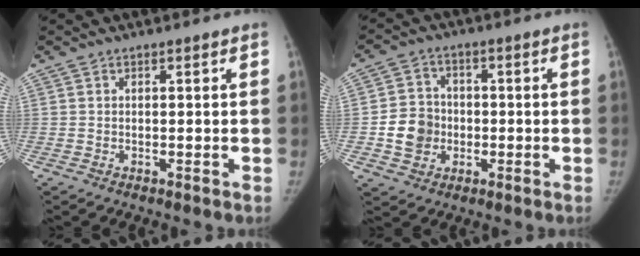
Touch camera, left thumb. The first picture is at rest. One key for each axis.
{"total": 8.1, "fx": -1.4, "fy": 7.2, "fz": 3.5, "tx": -0.038, "ty": 0.015, "tz": -0.025}